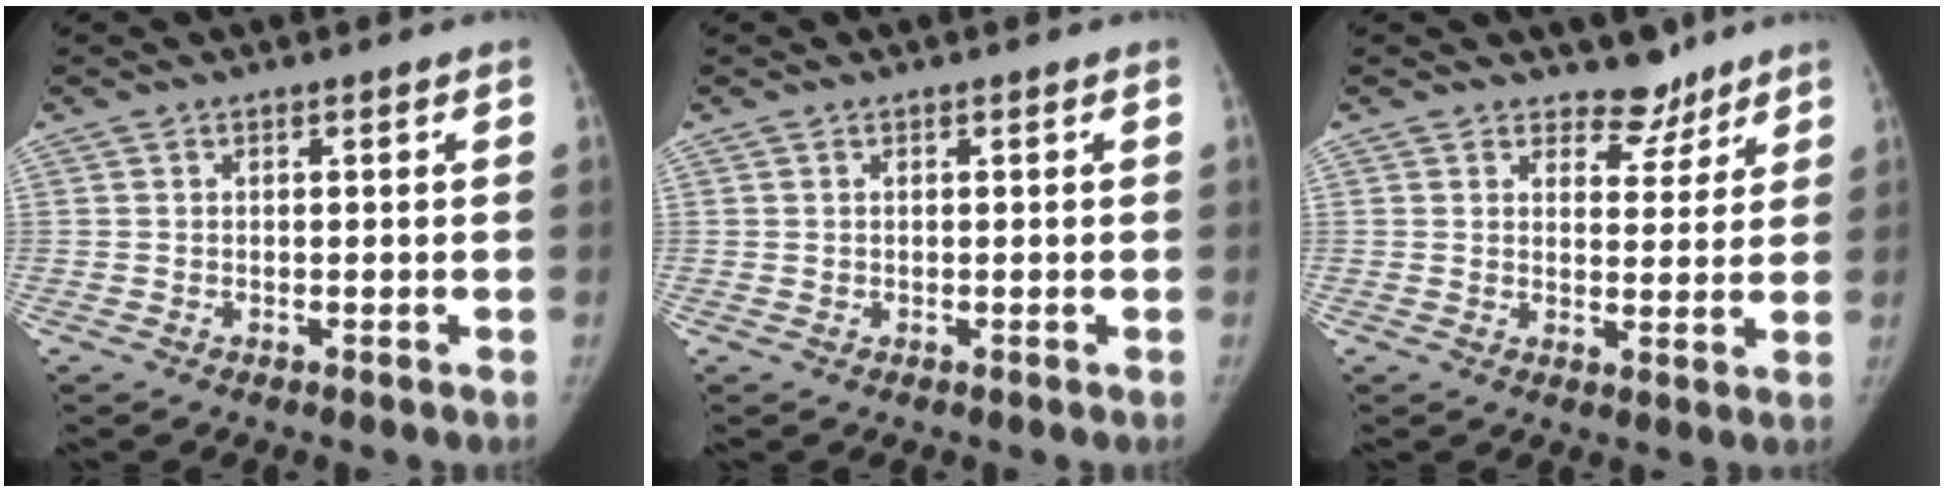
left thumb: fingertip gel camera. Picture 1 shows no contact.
{"total": 0.0}
{"total": 5.1, "force": [4.3, 2.8, 0.6], "torque": [0.024, -0.032, 0.062]}